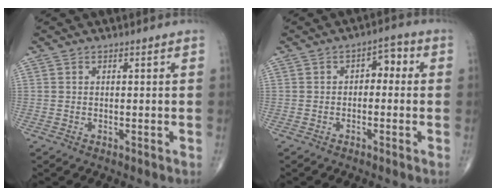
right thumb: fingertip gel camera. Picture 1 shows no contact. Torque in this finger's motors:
{"motor_torque": [-0.10, -0.16, 0.42, 0.00, 0.02]}